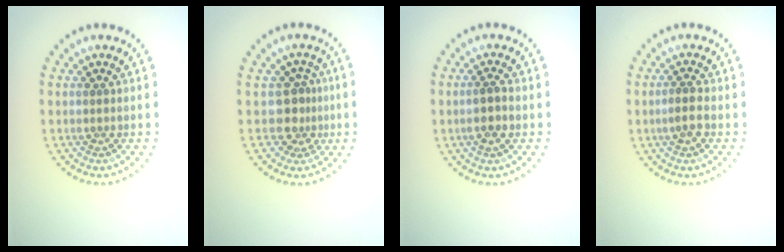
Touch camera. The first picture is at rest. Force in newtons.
{"total": 2.6, "press": 2.0, "slide": 1.7}
{"total": 1.9, "press": 1.7, "slide": 0.7}
{"total": 1.9, "press": 1.8, "slide": 0.5}